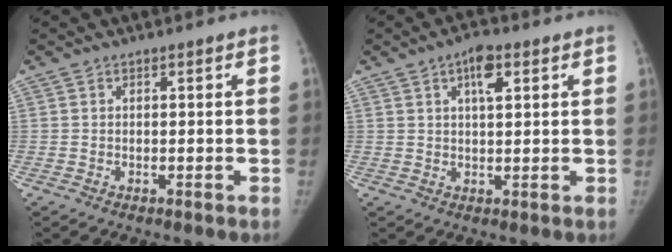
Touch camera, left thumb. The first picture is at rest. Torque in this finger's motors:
{"motor_torque": [0.51, 0.25, 0.77, -0.13, 0.15]}